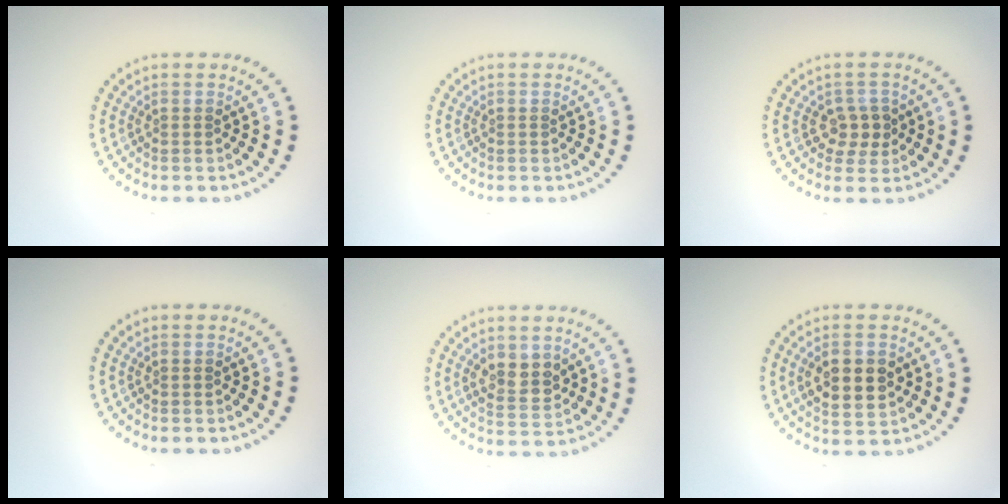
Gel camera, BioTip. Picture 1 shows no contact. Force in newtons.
{"total": 0.0}
{"total": 2.3, "press": 2.2, "slide": 0.8}
{"total": 0.0}
{"total": 2.6, "press": 2.5, "slide": 0.7}
{"total": 4.4, "press": 4.3, "slide": 0.2}